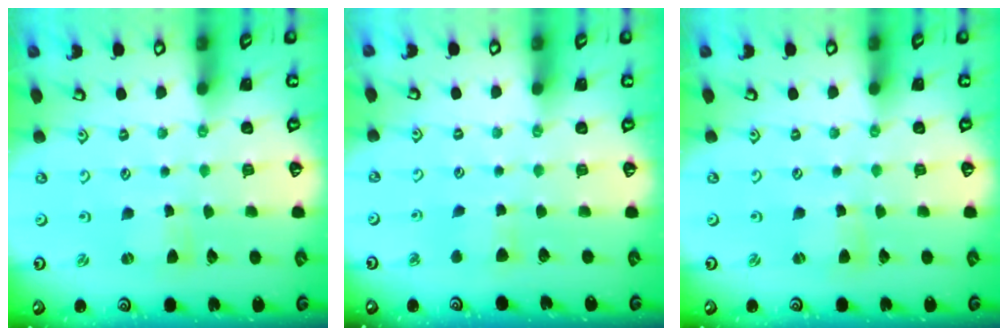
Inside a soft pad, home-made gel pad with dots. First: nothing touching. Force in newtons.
{"total": 4.7, "press": 4.6, "slide": 0.6}
{"total": 1.1, "press": 1.1, "slide": 0.2}